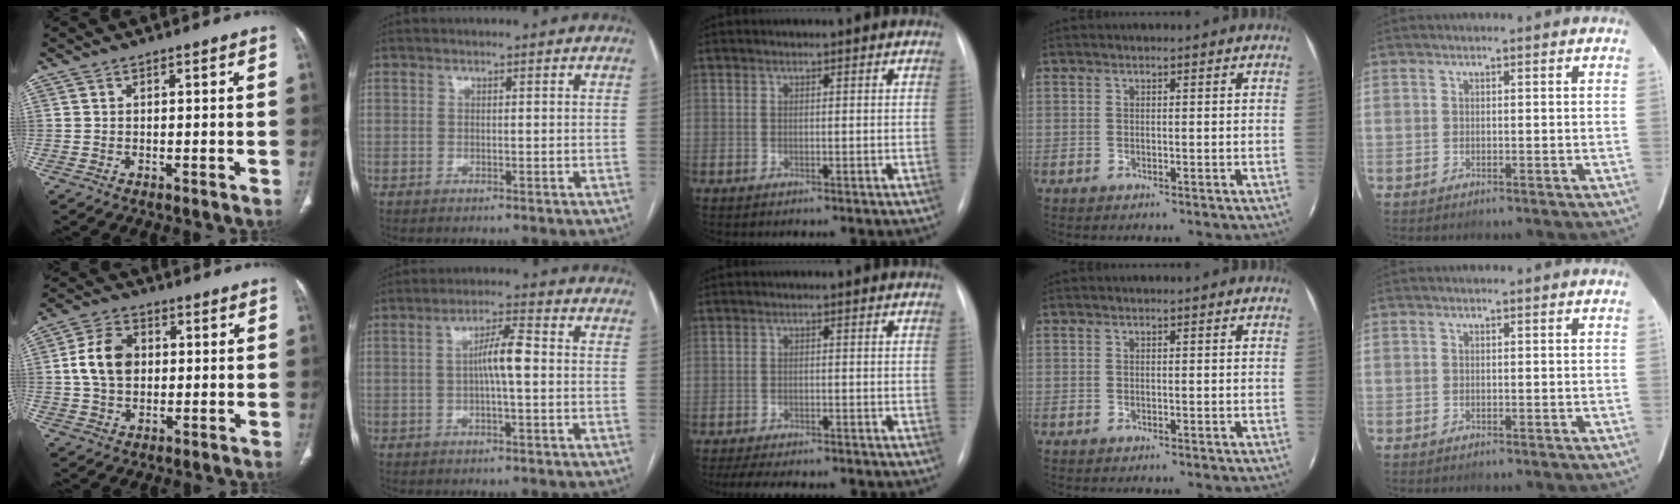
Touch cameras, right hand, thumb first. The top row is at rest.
{"thumb": {"total": 9.1, "force": [0.8, 6.5, 6.2], "torque": [-0.103, 0.010, 0.012]}, "index": {"total": 5.4, "force": [-0.1, 0.6, 5.4], "torque": [-0.096, 0.013, -0.003]}, "middle": {"total": 9.9, "force": [-8.6, 2.6, 4.1], "torque": [-0.061, -0.004, -0.113]}}